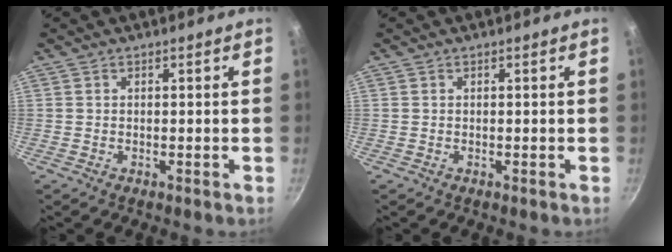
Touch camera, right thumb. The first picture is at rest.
{"total": 0.0}